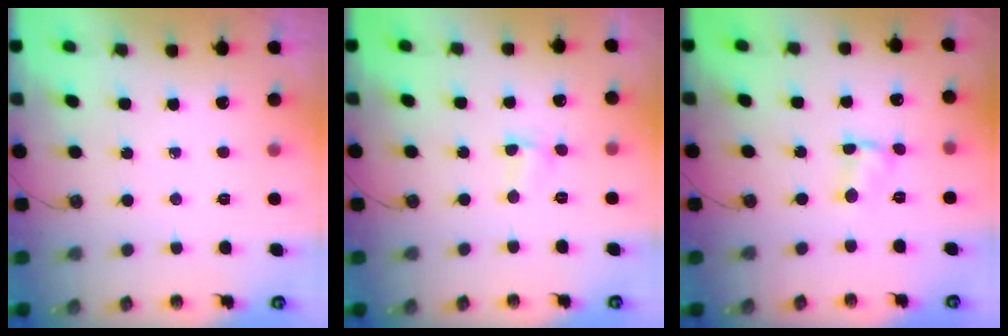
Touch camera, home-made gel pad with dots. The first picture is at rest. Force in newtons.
{"total": 1.0, "press": 1.0, "slide": 0.4}
{"total": 2.5, "press": 2.5, "slide": 0.3}